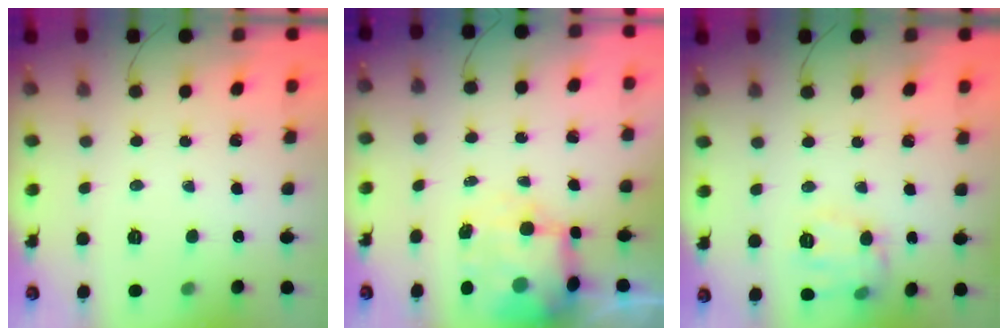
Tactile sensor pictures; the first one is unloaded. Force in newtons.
{"total": 7.8, "press": 7.7, "slide": 1.3}
{"total": 10.7, "press": 10.7, "slide": 1.0}